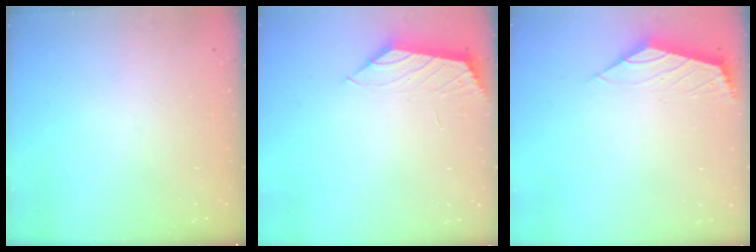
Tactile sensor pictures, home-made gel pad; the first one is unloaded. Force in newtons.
{"total": 0.7, "press": 0.5, "slide": 0.5}
{"total": 1.6, "press": 1.5, "slide": 0.5}